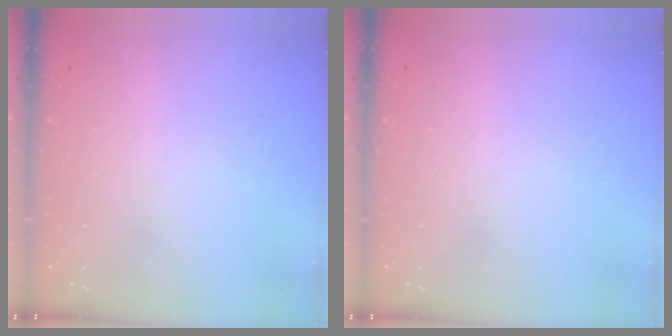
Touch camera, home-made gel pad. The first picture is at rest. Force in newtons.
{"total": 0.0}